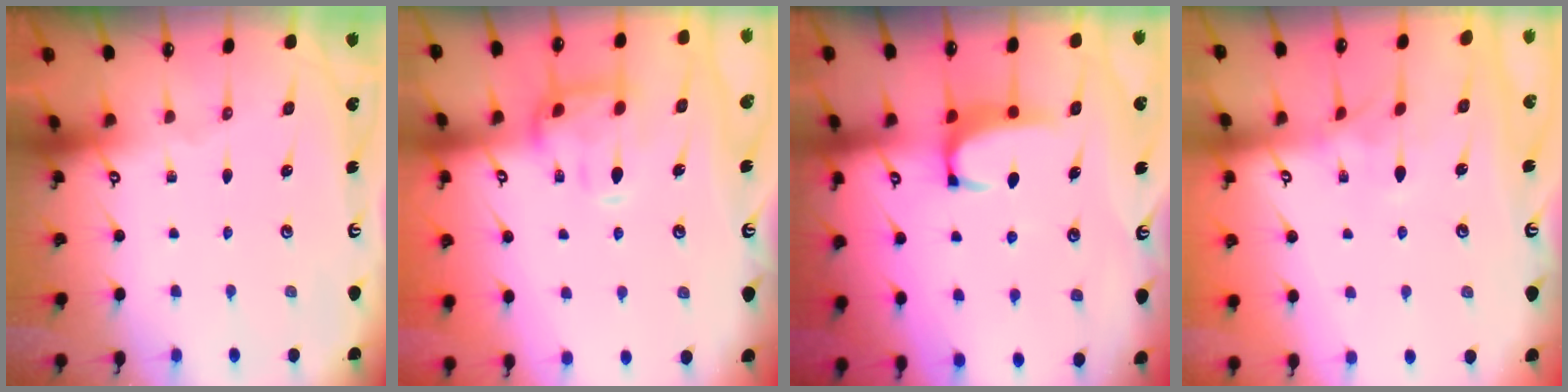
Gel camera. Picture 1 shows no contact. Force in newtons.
{"total": 4.9, "press": 4.7, "slide": 1.4}
{"total": 1.9, "press": 1.8, "slide": 0.3}
{"total": 2.8, "press": 2.7, "slide": 0.8}